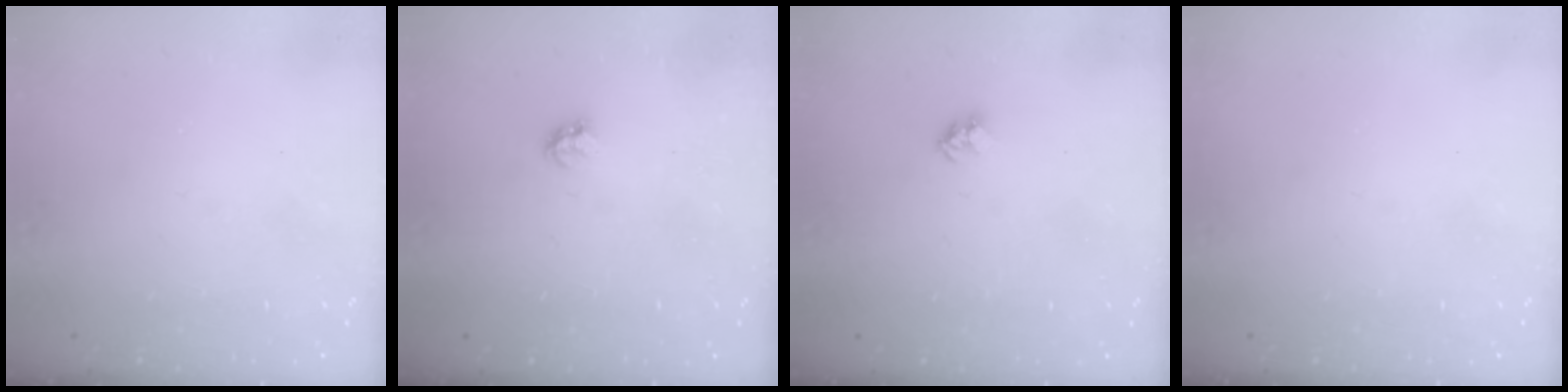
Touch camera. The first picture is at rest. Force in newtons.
{"total": 2.8, "press": 2.8, "slide": 0.5}
{"total": 2.4, "press": 2.4, "slide": 0.2}
{"total": 0.0}